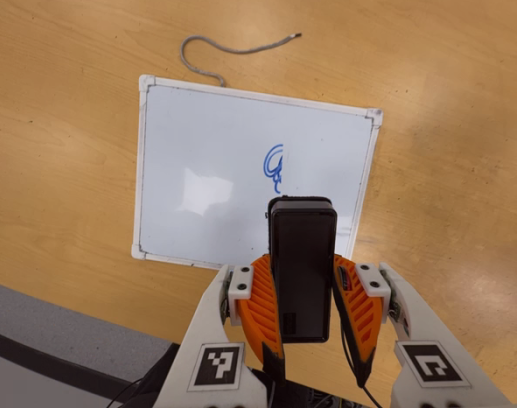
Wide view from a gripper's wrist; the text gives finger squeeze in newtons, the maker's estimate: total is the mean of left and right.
{"total": 6.9, "left": 5.4, "right": 8.4}